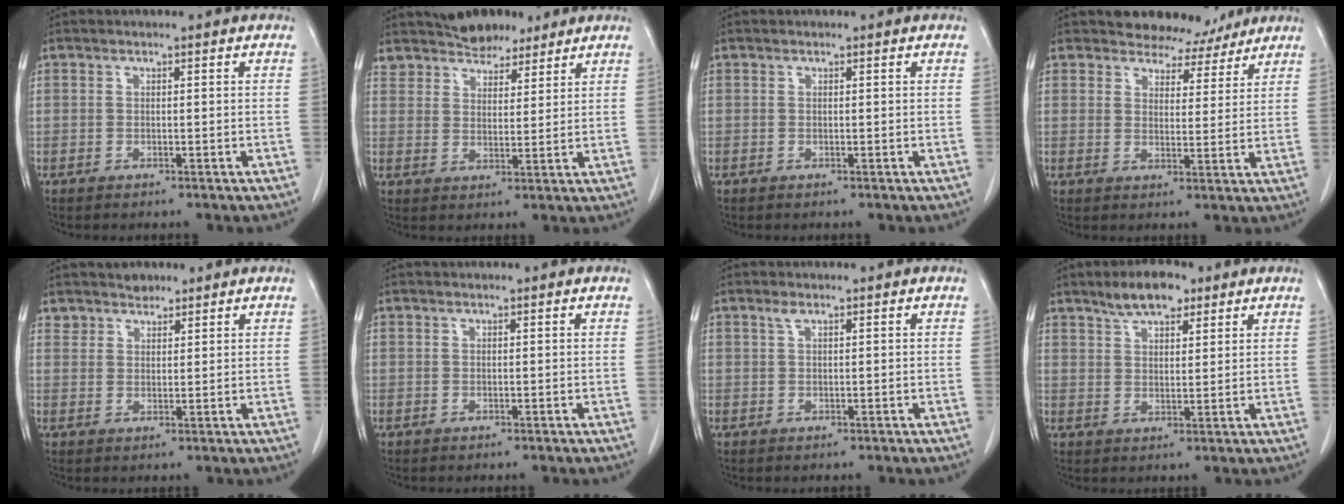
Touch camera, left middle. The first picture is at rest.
{"total": 6.7, "force": [5.9, 2.7, 1.7], "torque": [-0.030, 0.012, 0.106]}
{"total": 0.0}
{"total": 6.5, "force": [5.8, 2.8, 0.2], "torque": [0.008, -0.008, 0.072]}
{"total": 2.5, "force": [2.2, 1.3, 0.0], "torque": [0.001, 0.006, 0.036]}
{"total": 0.0}
{"total": 1.0, "force": [0.6, 0.2, 0.7], "torque": [-0.015, 0.005, 0.012]}
{"total": 6.6, "force": [4.7, 2.5, 4.0], "torque": [-0.067, 0.009, 0.081]}